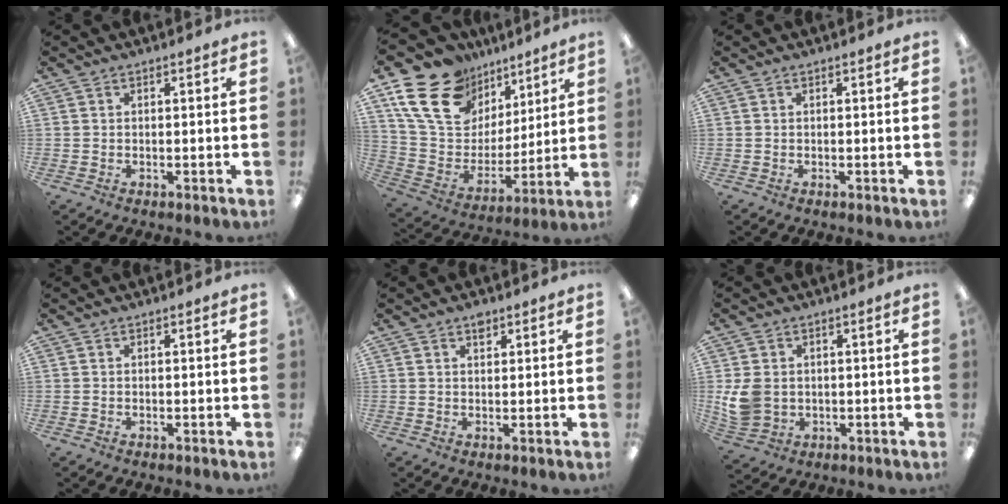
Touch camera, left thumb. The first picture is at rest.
{"total": 21.4, "force": [12.2, 14.5, 9.8], "torque": [-0.184, -0.049, 0.233]}
{"total": 0.0}
{"total": 0.0}
{"total": 2.2, "force": [1.6, 1.2, 1.0], "torque": [-0.007, -0.005, 0.025]}
{"total": 7.4, "force": [0.4, 6.2, 4.0], "torque": [-0.095, 0.008, 0.012]}